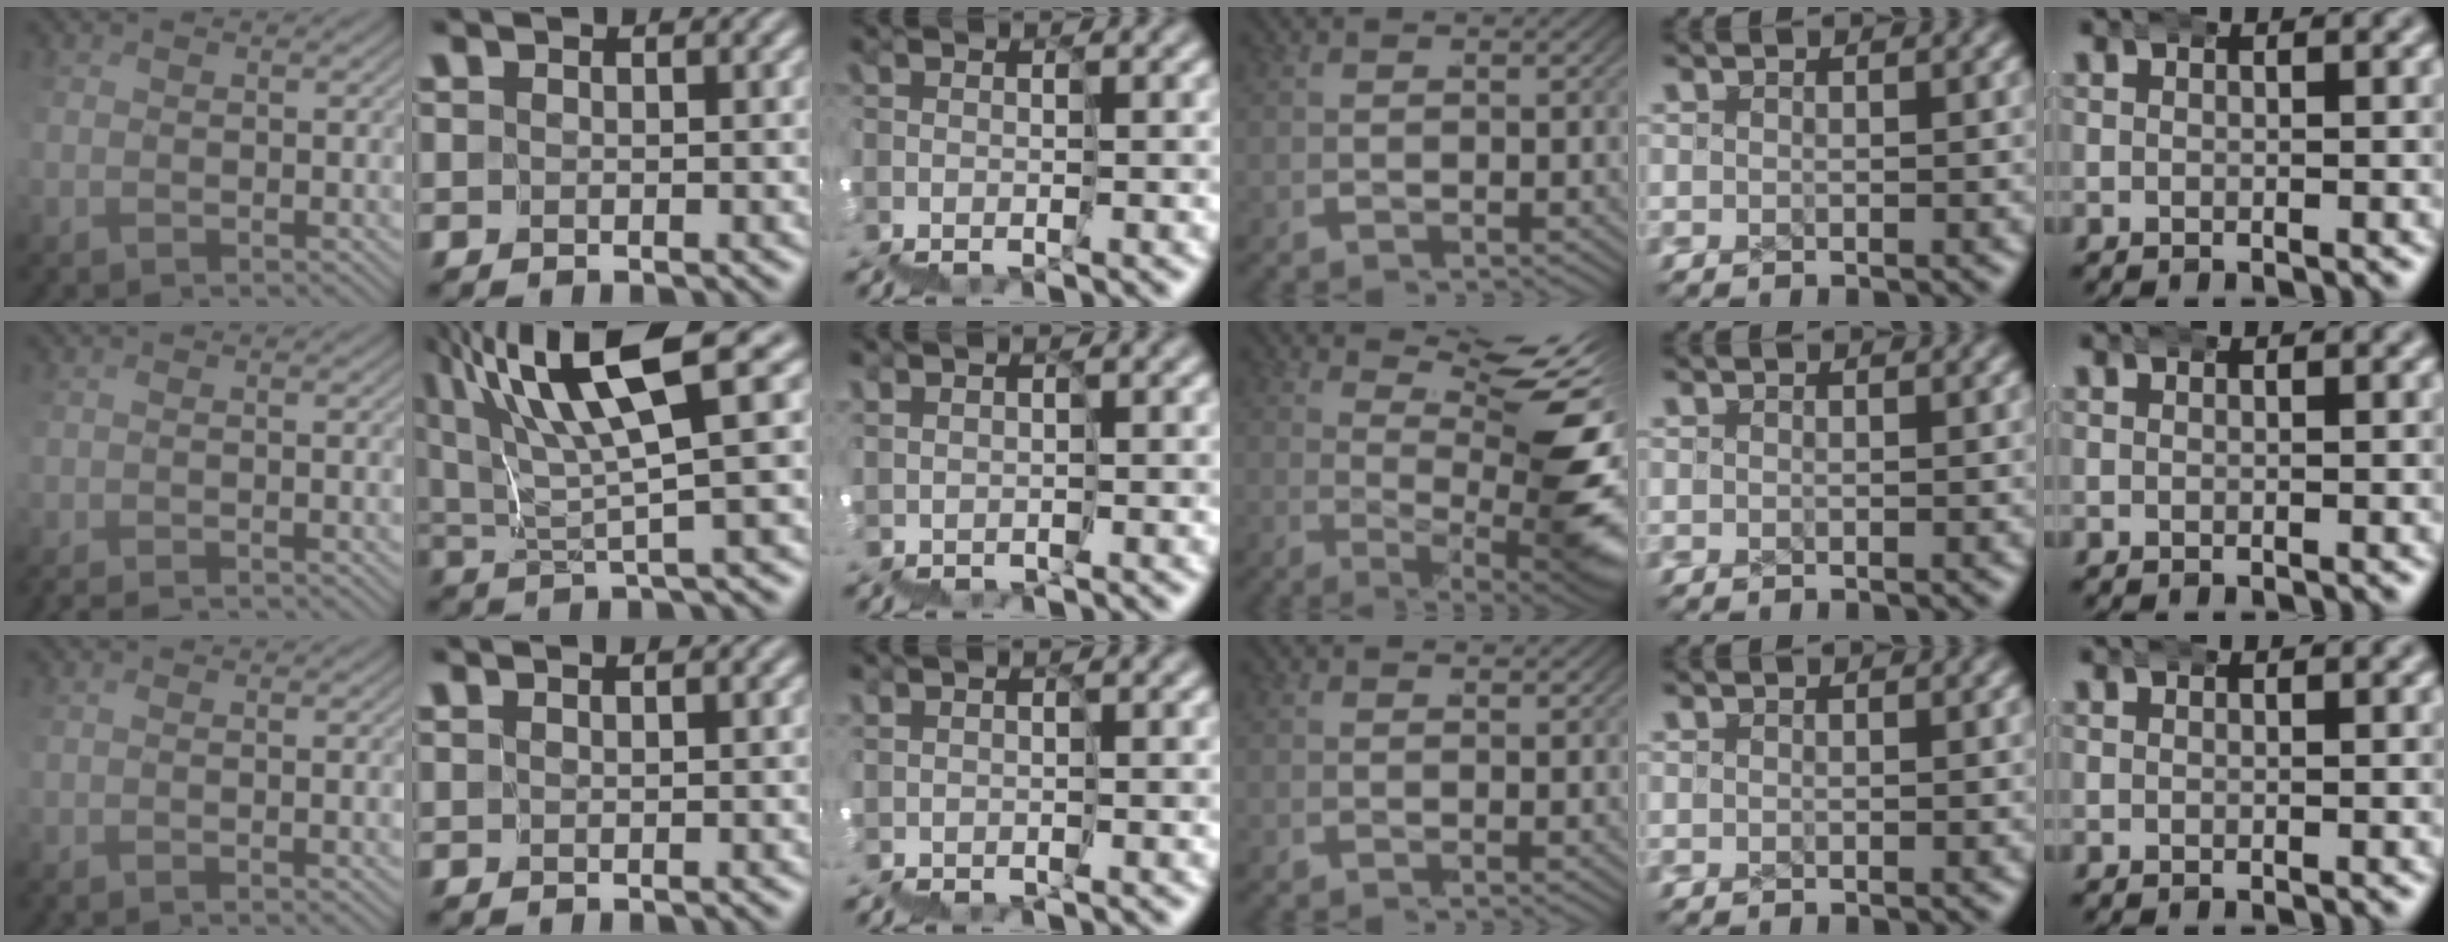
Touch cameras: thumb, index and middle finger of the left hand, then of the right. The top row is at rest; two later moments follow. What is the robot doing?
{"motion": "wrap", "object": "ethernet cable"}